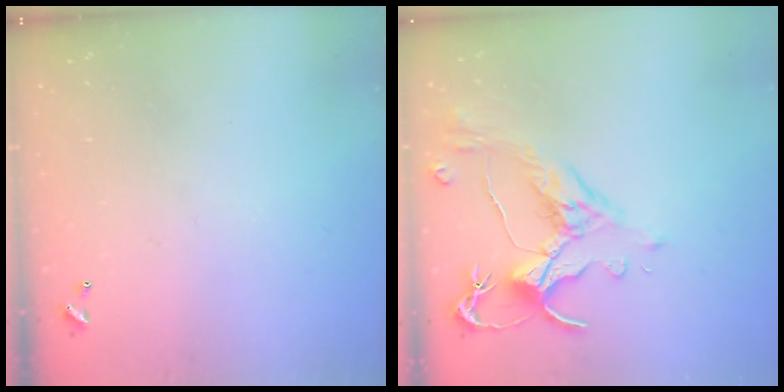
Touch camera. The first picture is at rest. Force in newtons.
{"total": 2.6, "press": 2.2, "slide": 1.3}